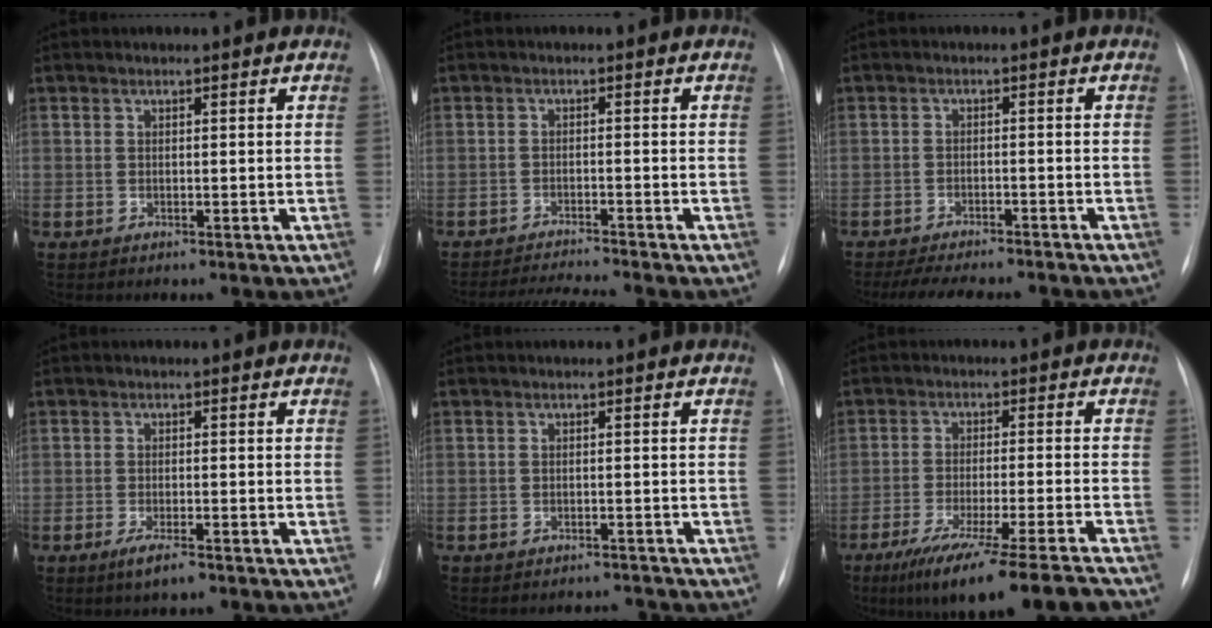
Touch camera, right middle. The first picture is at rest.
{"total": 5.4, "force": [-5.0, -1.5, 1.3], "torque": [-0.024, -0.013, -0.086]}
{"total": 11.1, "force": [-9.9, 2.1, 4.7], "torque": [-0.067, -0.006, -0.135]}
{"total": 2.9, "force": [-1.8, 0.3, 2.2], "torque": [-0.047, -0.006, -0.034]}
{"total": 3.1, "force": [-3.1, 0.6, -0.2], "torque": [0.009, -0.002, -0.042]}
{"total": 16.4, "force": [-13.2, -1.3, 9.7], "torque": [-0.127, -0.040, -0.209]}